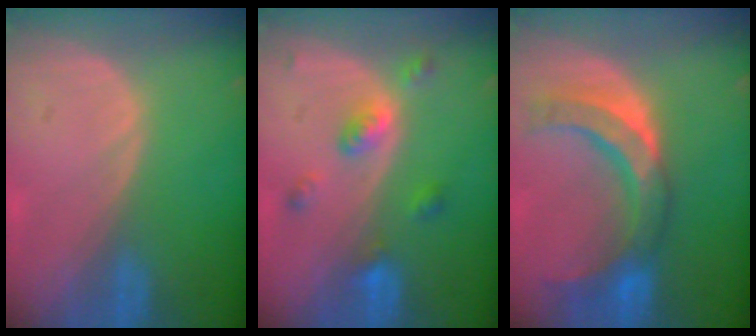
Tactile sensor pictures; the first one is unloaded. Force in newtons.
{"total": 5.2, "press": 4.5, "slide": 2.5}
{"total": 9.7, "press": 9.3, "slide": 2.7}